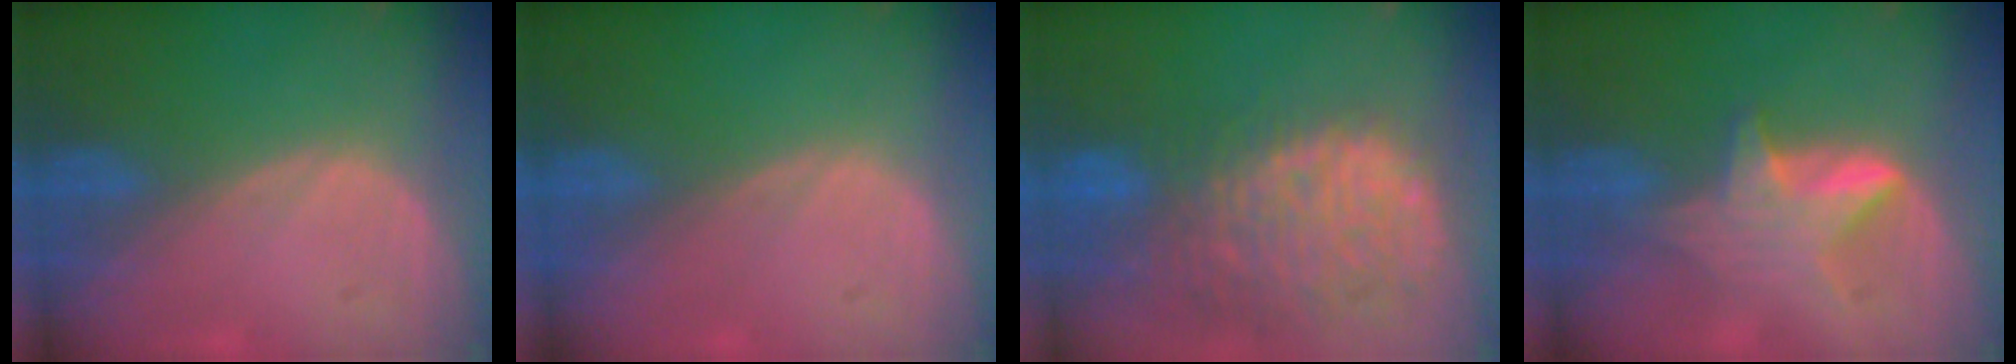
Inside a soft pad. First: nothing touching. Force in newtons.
{"total": 0.0}
{"total": 14.1, "press": 11.6, "slide": 8.0}
{"total": 6.1, "press": 5.7, "slide": 2.1}